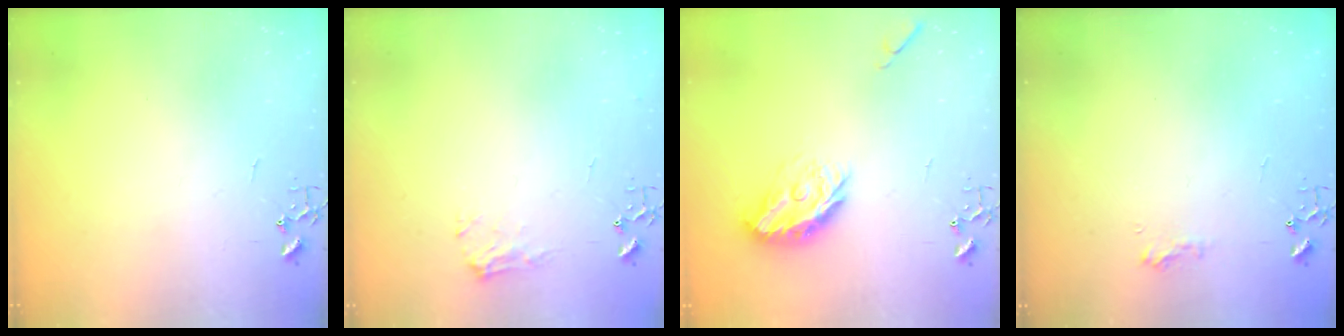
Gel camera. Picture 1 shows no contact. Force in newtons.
{"total": 7.3, "press": 7.3, "slide": 0.2}
{"total": 13.1, "press": 13.1, "slide": 0.6}
{"total": 7.8, "press": 7.8, "slide": 0.6}